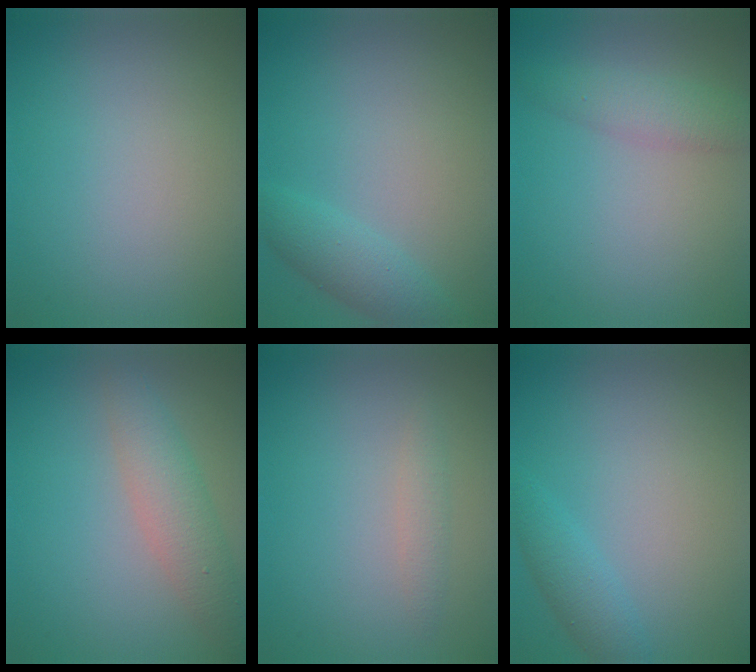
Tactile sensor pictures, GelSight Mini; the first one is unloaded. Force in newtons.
{"total": 2.6, "press": 2.6, "slide": 0.1}
{"total": 2.5, "press": 2.5, "slide": 0.0}
{"total": 3.4, "press": 3.4, "slide": 0.0}
{"total": 1.1, "press": 1.1, "slide": 0.0}
{"total": 1.9, "press": 1.9, "slide": 0.1}